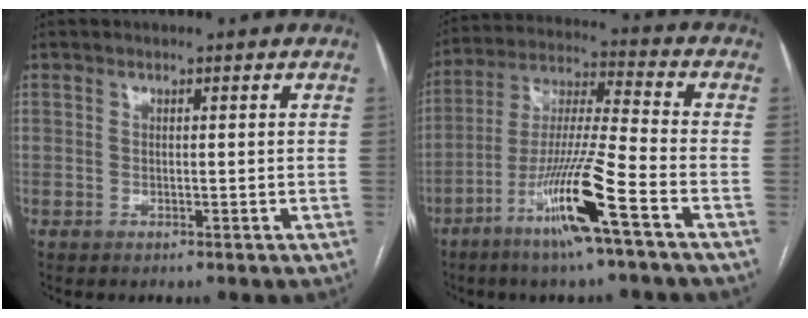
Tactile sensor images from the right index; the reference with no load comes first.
{"total": 13.7, "force": [-7.1, -0.8, 11.7], "torque": [-0.232, -0.018, -0.135]}